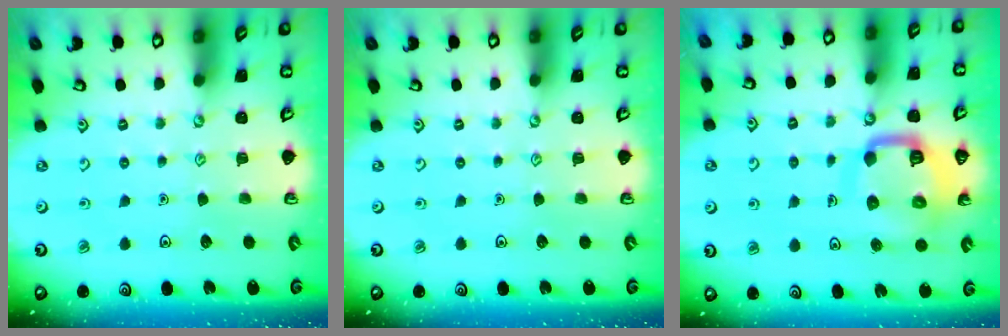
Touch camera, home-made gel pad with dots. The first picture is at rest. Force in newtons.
{"total": 0.0}
{"total": 13.0, "press": 13.0, "slide": 1.4}